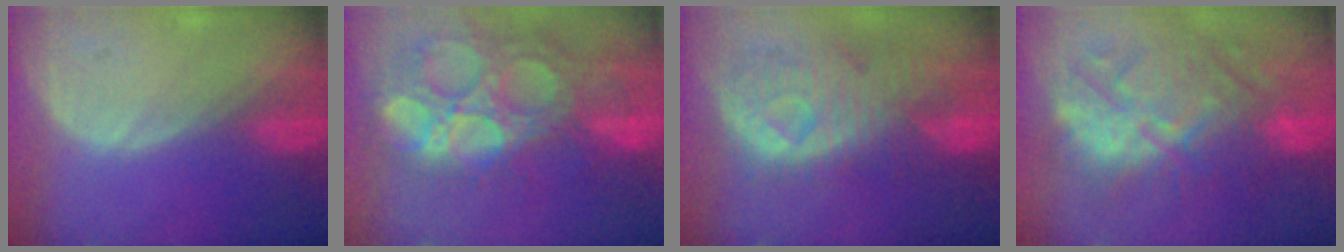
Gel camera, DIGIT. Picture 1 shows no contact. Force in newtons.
{"total": 15.2, "press": 12.6, "slide": 8.5}
{"total": 11.0, "press": 9.7, "slide": 5.2}
{"total": 11.5, "press": 11.3, "slide": 2.5}